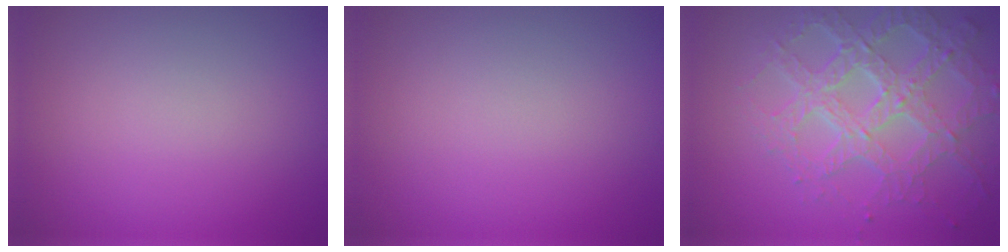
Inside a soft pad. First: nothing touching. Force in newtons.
{"total": 0.0}
{"total": 6.7, "press": 4.8, "slide": 4.7}